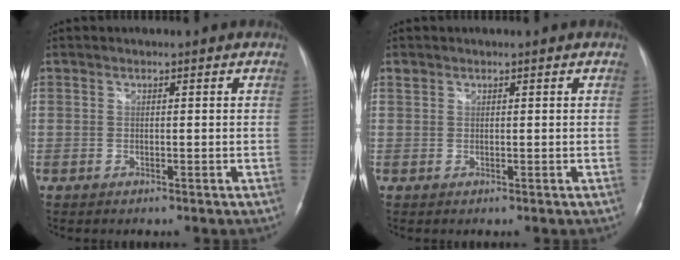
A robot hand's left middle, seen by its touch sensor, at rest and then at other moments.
{"total": 0.7, "force": [0.5, 0.5, 0.1], "torque": [-0.003, 0.010, 0.010]}